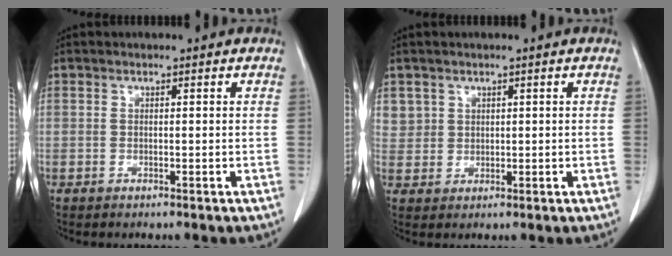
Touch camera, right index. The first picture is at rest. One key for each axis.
{"total": 3.1, "fx": 1.5, "fy": 2.7, "fz": 0.0, "tx": 0.015, "ty": 0.005, "tz": 0.027}